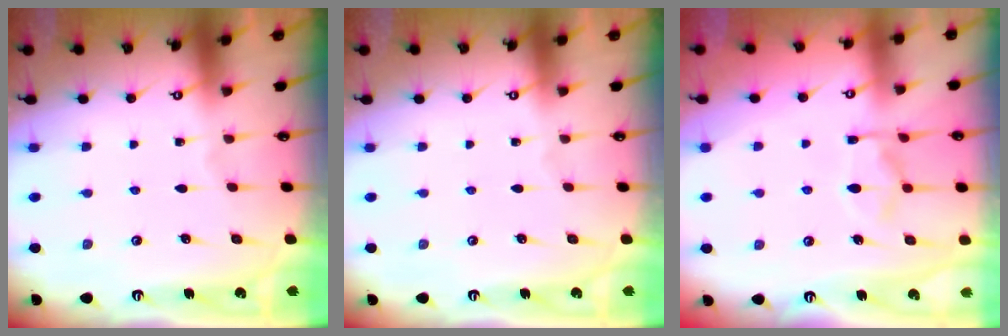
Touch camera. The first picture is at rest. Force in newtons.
{"total": 0.0}
{"total": 6.1, "press": 5.9, "slide": 1.6}